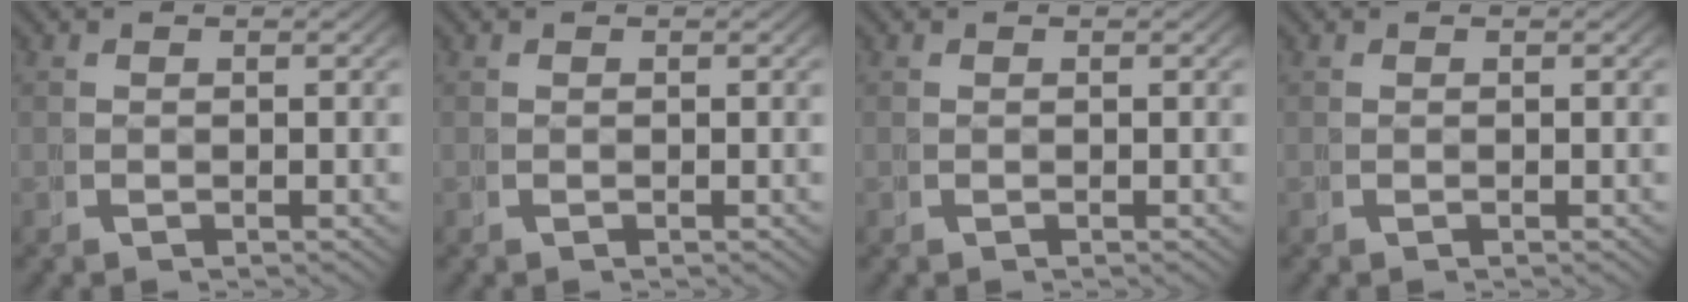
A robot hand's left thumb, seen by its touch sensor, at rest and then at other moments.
{"total": 0.0}
{"total": 0.0}
{"total": 0.0}